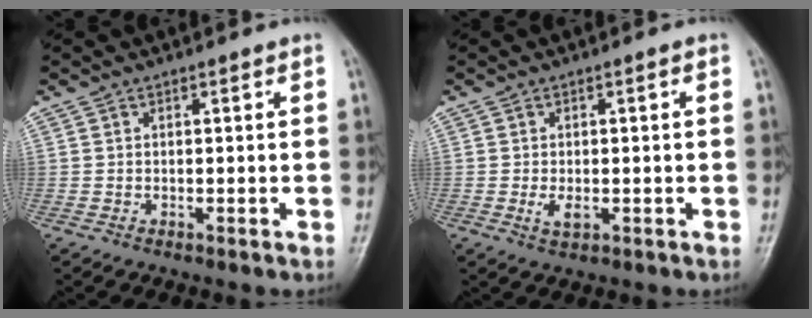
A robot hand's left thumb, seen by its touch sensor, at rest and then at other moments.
{"total": 3.2, "force": [-0.6, 1.5, 2.8], "torque": [-0.052, 0.002, -0.009]}